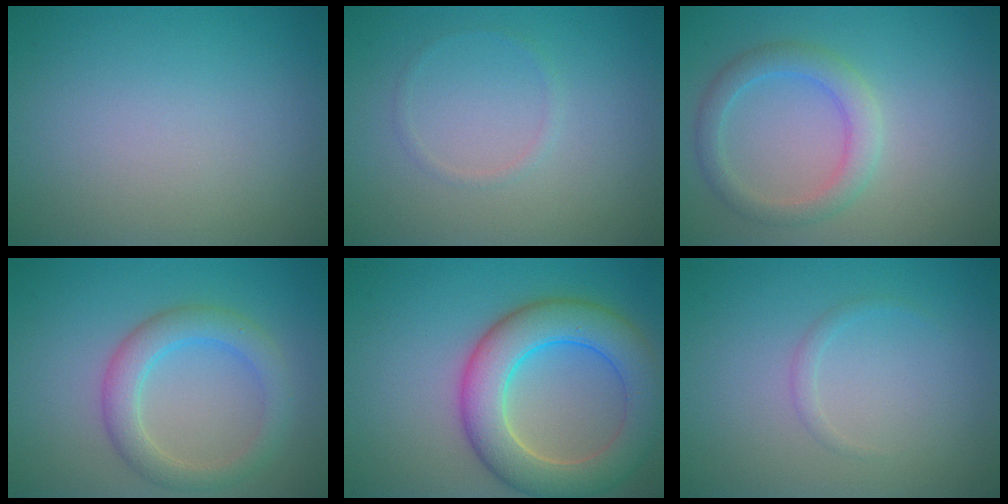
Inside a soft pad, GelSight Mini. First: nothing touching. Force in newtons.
{"total": 0.7, "press": 0.7, "slide": 0.1}
{"total": 3.0, "press": 3.0, "slide": 0.2}
{"total": 3.9, "press": 3.9, "slide": 0.1}
{"total": 8.1, "press": 8.1, "slide": 0.3}
{"total": 0.8, "press": 0.8, "slide": 0.1}